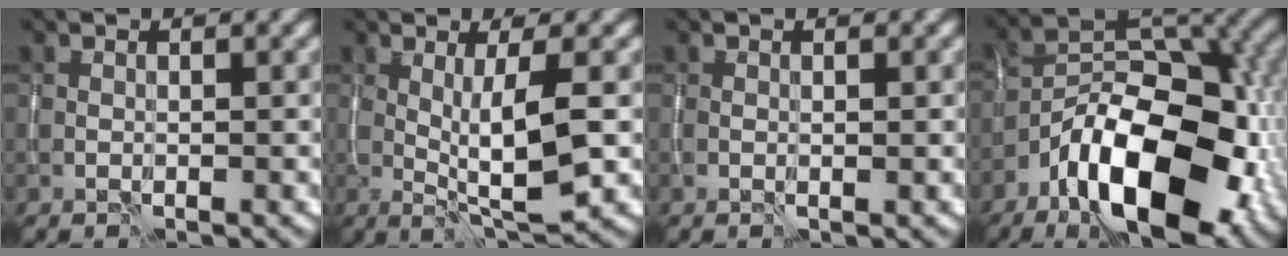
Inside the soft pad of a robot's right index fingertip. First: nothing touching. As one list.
[{"total": 5.6, "force": [-0.2, 1.2, 5.5], "torque": [-0.093, -0.011, 0.004]}, {"total": 0.0}, {"total": 14.1, "force": [-6.6, 6.8, 10.4], "torque": [-0.156, -0.003, -0.115]}]